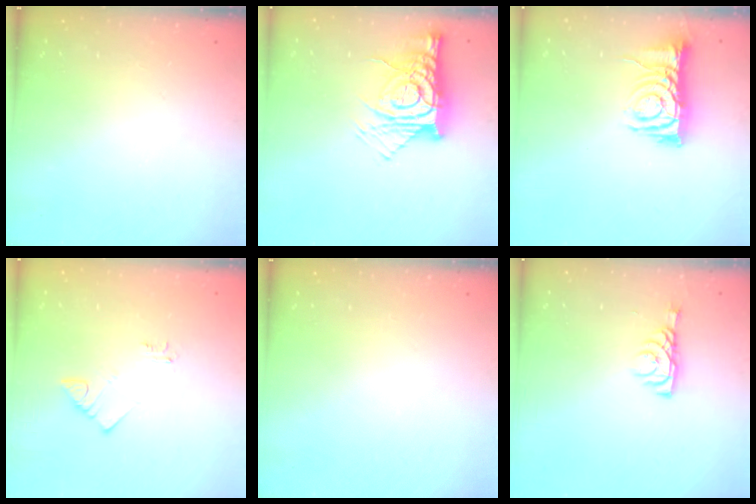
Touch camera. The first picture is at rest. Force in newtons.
{"total": 12.2, "press": 12.1, "slide": 1.4}
{"total": 7.9, "press": 7.9, "slide": 1.0}
{"total": 3.3, "press": 3.2, "slide": 0.4}
{"total": 0.0}
{"total": 6.0, "press": 6.0, "slide": 0.7}